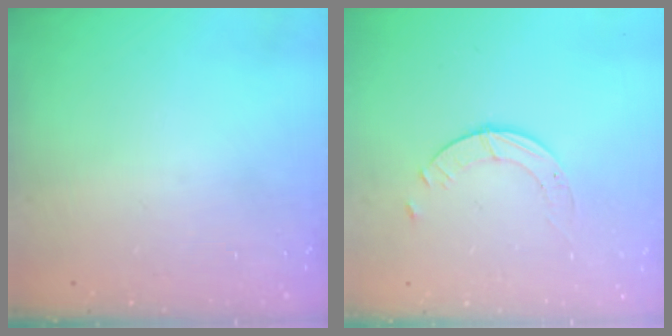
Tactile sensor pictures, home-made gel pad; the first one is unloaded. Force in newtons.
{"total": 1.8, "press": 1.8, "slide": 0.2}